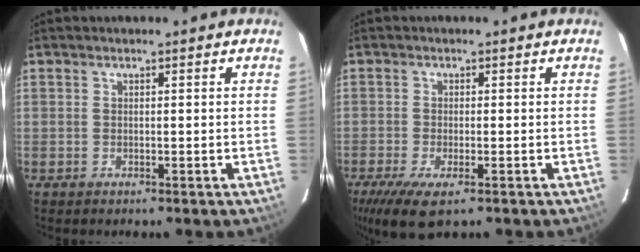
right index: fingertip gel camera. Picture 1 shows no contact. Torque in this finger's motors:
{"motor_torque": [0.77, -0.57, 0.17, 0.11]}